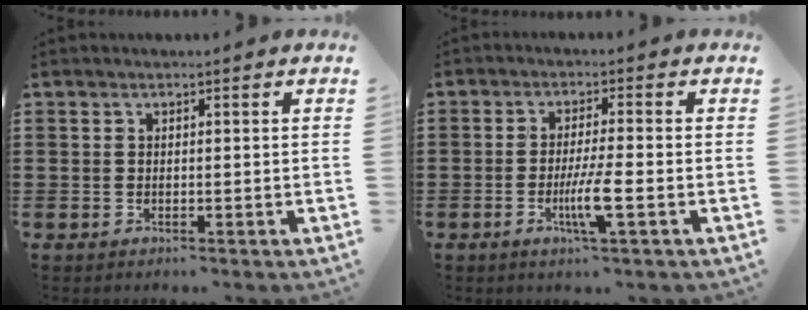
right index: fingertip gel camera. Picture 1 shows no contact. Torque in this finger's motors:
{"motor_torque": [2.14, 0.00, 0.37, 0.10]}